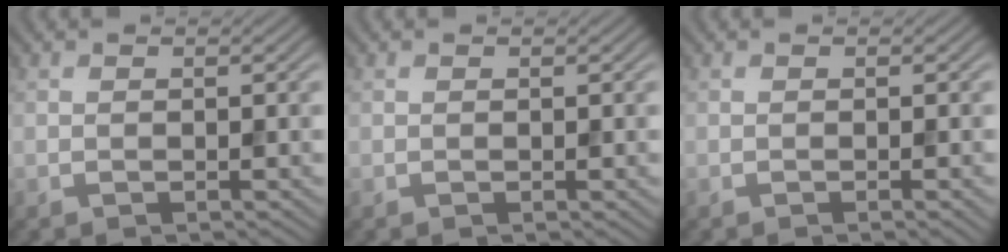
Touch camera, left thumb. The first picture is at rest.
{"total": 0.0}
{"total": 0.9, "force": [-0.3, 0.1, 0.9], "torque": [-0.013, -0.002, -0.006]}